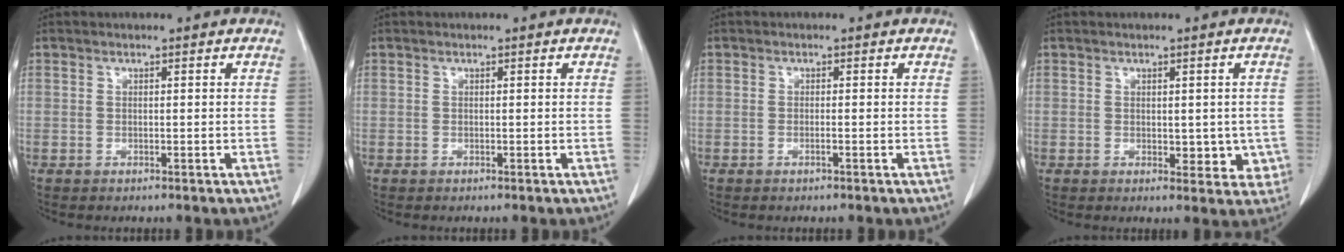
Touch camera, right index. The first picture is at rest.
{"total": 0.0}
{"total": 0.7, "force": [-0.3, 0.0, 0.6], "torque": [-0.013, 0.000, -0.004]}
{"total": 4.6, "force": [-0.4, 2.8, 3.7], "torque": [-0.023, -0.003, 0.002]}